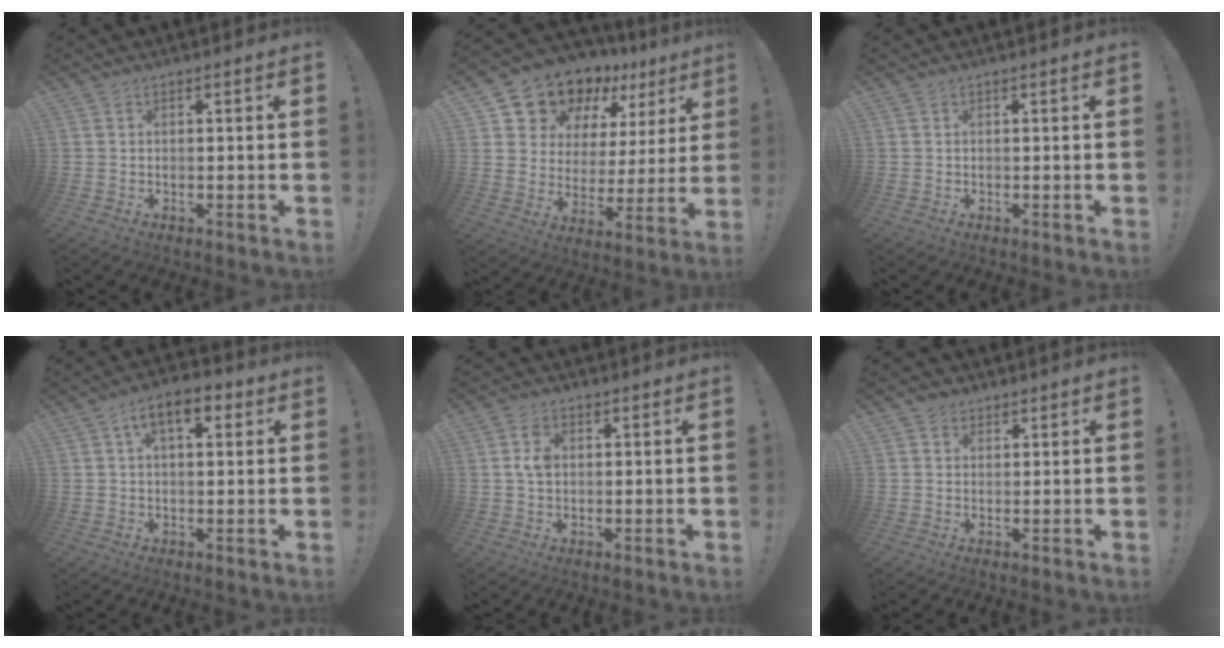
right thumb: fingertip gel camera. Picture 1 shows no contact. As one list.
[{"total": 13.8, "force": [11.5, 6.9, 3.1], "torque": [-0.065, -0.097, 0.215]}, {"total": 0.0}, {"total": 8.0, "force": [2.8, 3.9, 6.5], "torque": [-0.096, 0.004, 0.046]}, {"total": 4.6, "force": [0.8, 3.0, 3.3], "torque": [-0.052, 0.005, 0.013]}, {"total": 2.5, "force": [1.4, 1.9, 0.5], "torque": [-0.003, -0.004, 0.025]}]